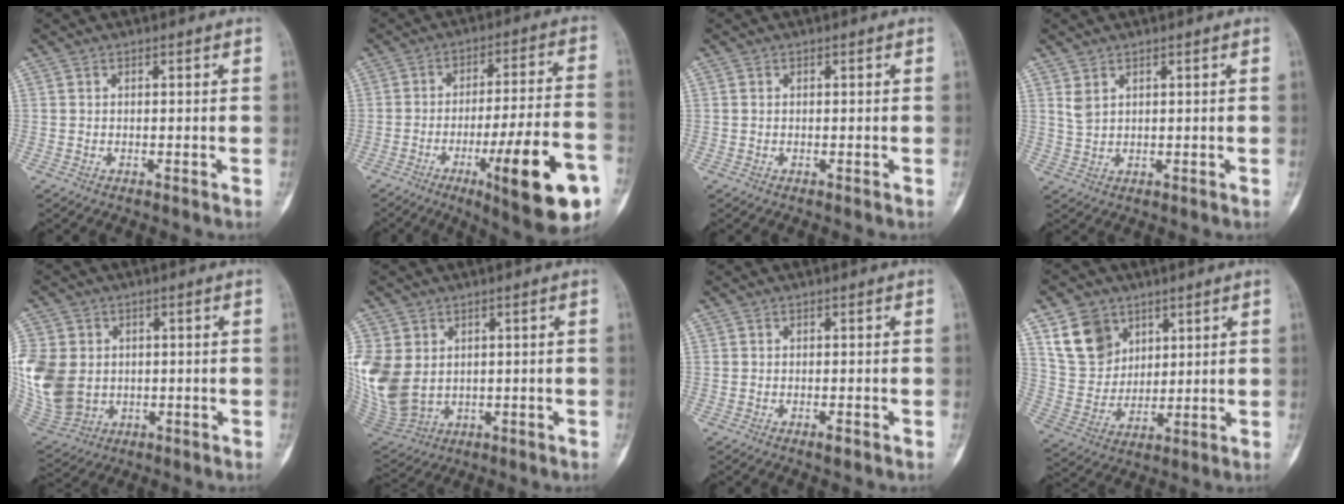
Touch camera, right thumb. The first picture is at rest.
{"total": 20.1, "force": [-8.4, 3.7, 17.9], "torque": [-0.244, 0.024, -0.116]}
{"total": 0.0}
{"total": 2.7, "force": [1.6, 1.5, 1.6], "torque": [-0.033, -0.005, 0.042]}
{"total": 17.8, "force": [0.2, 14.6, 10.2], "torque": [-0.251, 0.004, 0.027]}
{"total": 13.6, "force": [1.5, 10.6, 8.4], "torque": [-0.192, -0.009, 0.056]}
{"total": 0.9, "force": [-0.6, 0.2, 0.7], "torque": [-0.010, -0.001, -0.011]}
{"total": 11.8, "force": [6.3, 9.0, 4.5], "torque": [-0.063, -0.026, 0.132]}